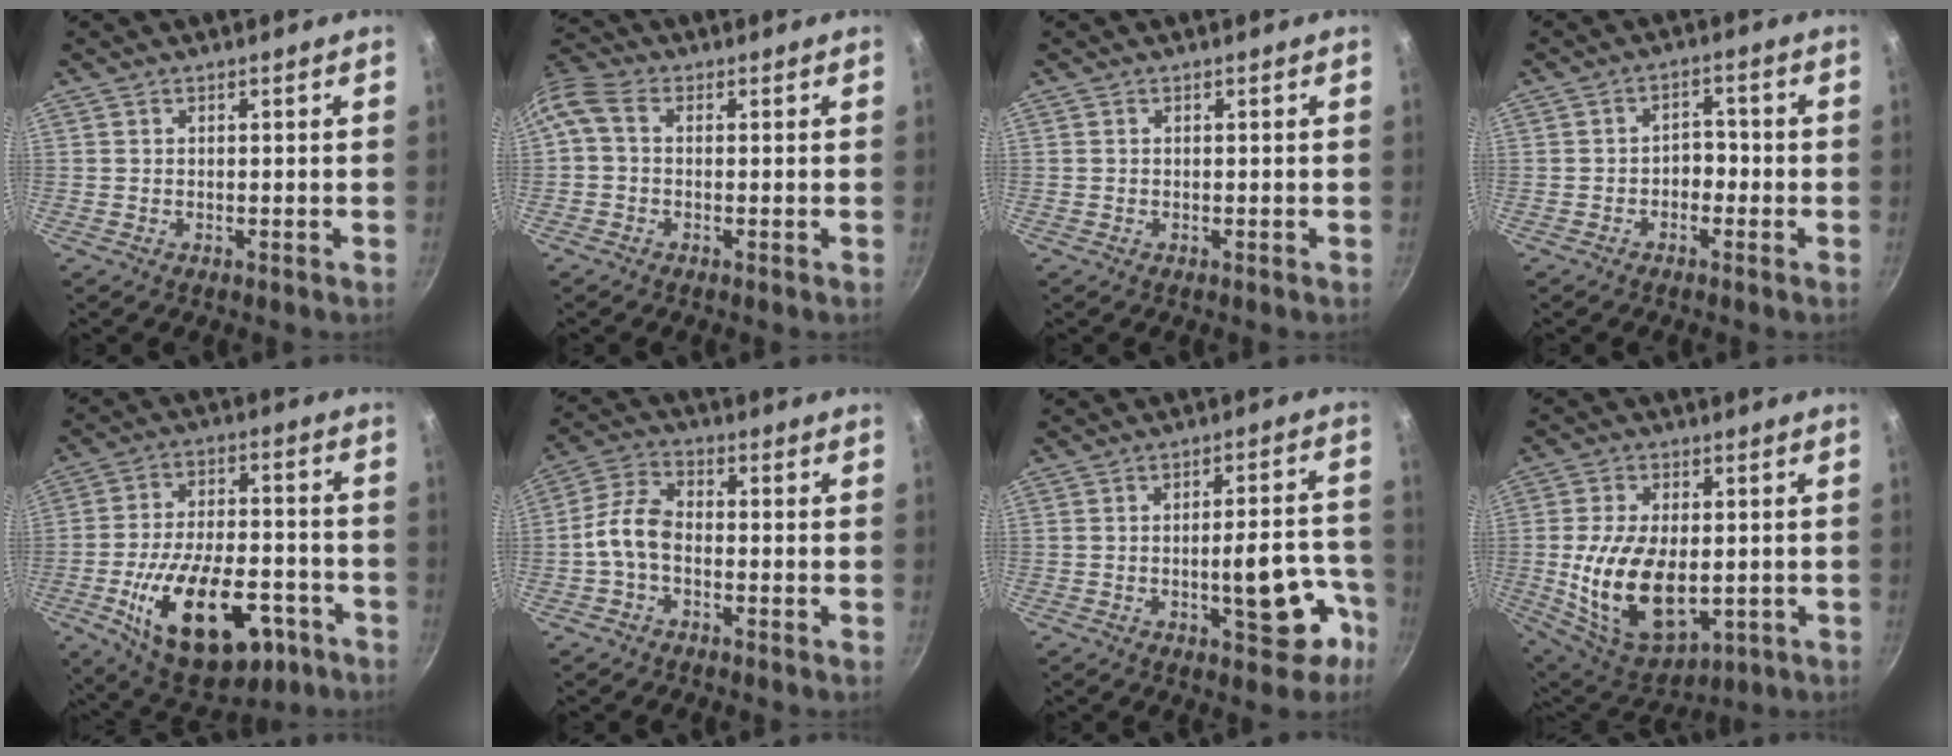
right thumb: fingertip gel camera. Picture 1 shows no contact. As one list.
[{"total": 7.8, "force": [0.5, 5.6, 5.4], "torque": [-0.129, 0.028, -0.007]}, {"total": 0.0}, {"total": 3.3, "force": [-1.2, 2.4, 1.9], "torque": [-0.001, 0.019, -0.023]}, {"total": 23.3, "force": [-9.2, 12.4, 17.5], "torque": [-0.267, 0.040, -0.131]}, {"total": 6.9, "force": [-1.8, 4.0, 5.4], "torque": [-0.111, 0.033, -0.048]}, {"total": 12.6, "force": [-5.3, 5.2, 10.1], "torque": [-0.094, 0.048, -0.065]}, {"total": 18.2, "force": [-1.8, 10.7, 14.6], "torque": [-0.252, -0.008, -0.015]}]